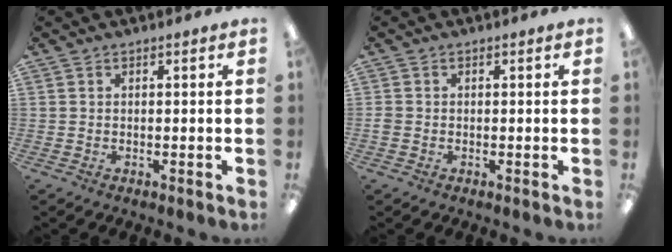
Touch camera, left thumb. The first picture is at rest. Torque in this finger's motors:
{"motor_torque": [-0.12, 0.07, 0.08, -0.04, 0.00]}